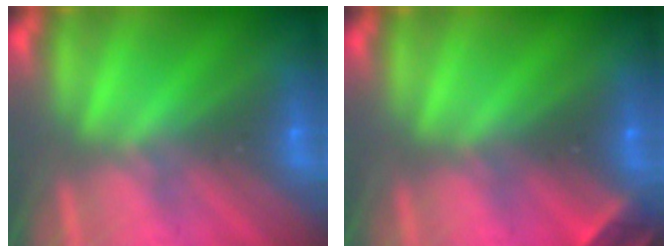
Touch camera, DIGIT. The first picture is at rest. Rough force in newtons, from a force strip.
{"total": 2.0}